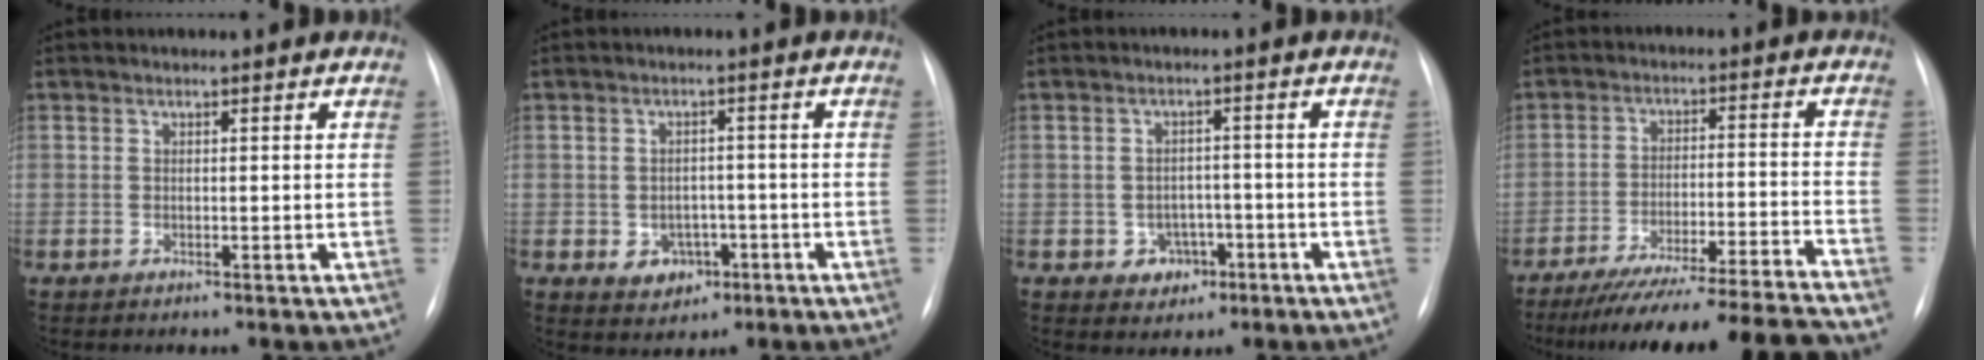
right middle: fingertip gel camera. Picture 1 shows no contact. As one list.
[{"total": 4.4, "force": [-1.5, 3.6, 2.0], "torque": [-0.025, 0.006, -0.009]}, {"total": 4.0, "force": [-1.7, 3.3, 1.4], "torque": [-0.013, 0.010, -0.014]}, {"total": 20.1, "force": [-18.2, -1.4, 8.3], "torque": [-0.115, -0.027, -0.269]}]